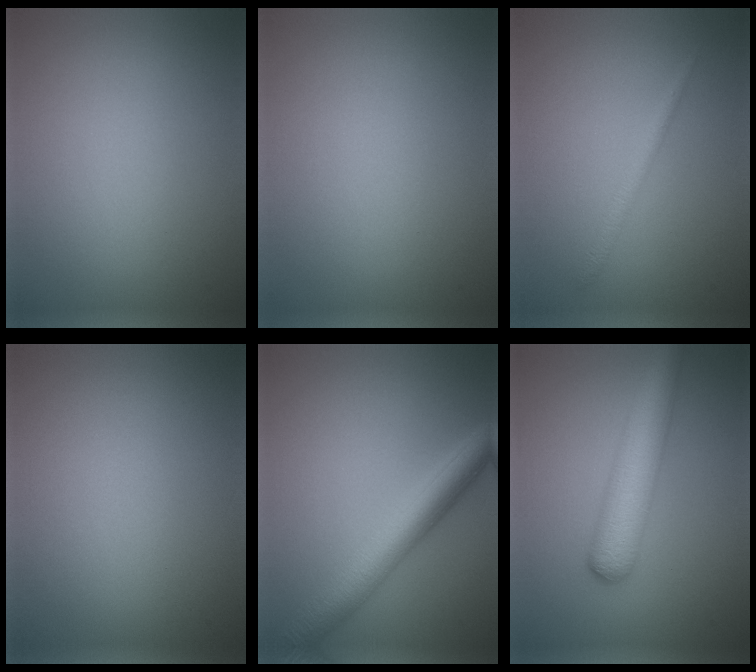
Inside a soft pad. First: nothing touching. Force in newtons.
{"total": 0.0}
{"total": 1.4, "press": 1.4, "slide": 0.0}
{"total": 0.0}
{"total": 6.0, "press": 6.0, "slide": 0.2}
{"total": 6.3, "press": 6.3, "slide": 0.2}